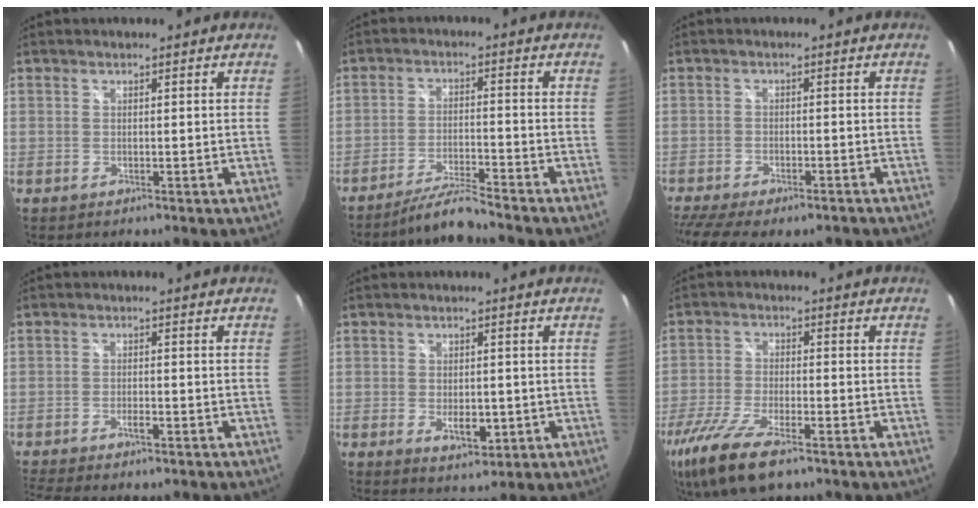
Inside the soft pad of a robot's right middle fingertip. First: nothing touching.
{"total": 6.4, "force": [-5.9, -1.1, 2.0], "torque": [-0.058, 0.002, -0.109]}
{"total": 12.6, "force": [-10.0, 3.8, 6.6], "torque": [-0.147, -0.044, -0.155]}
{"total": 5.6, "force": [-4.7, 0.9, 2.7], "torque": [-0.070, -0.014, -0.083]}
{"total": 4.7, "force": [-1.5, 2.6, 3.7], "torque": [-0.068, -0.010, -0.019]}
{"total": 13.9, "force": [-9.3, 4.5, 9.4], "torque": [-0.214, -0.044, -0.178]}